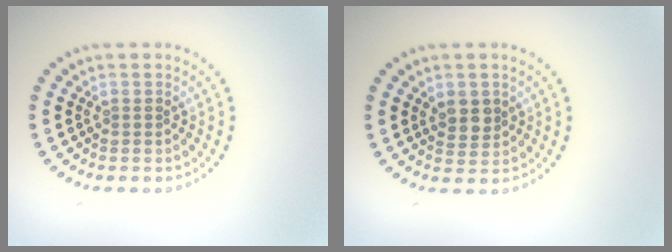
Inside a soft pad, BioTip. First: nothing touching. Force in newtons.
{"total": 2.1, "press": 2.0, "slide": 0.7}